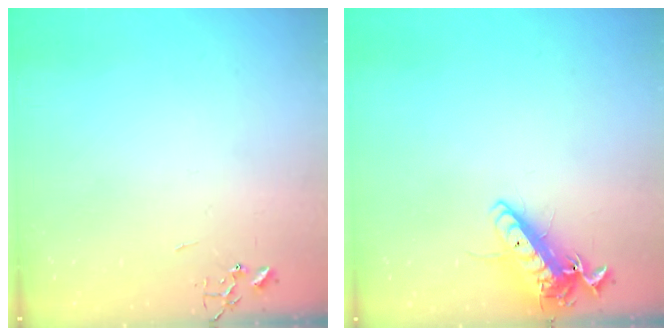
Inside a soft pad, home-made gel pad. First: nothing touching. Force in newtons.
{"total": 14.0, "press": 13.9, "slide": 2.0}